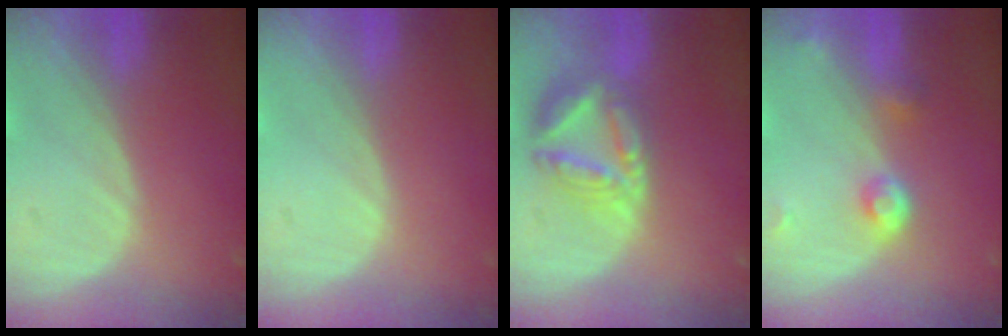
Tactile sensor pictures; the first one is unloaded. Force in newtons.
{"total": 0.0}
{"total": 8.2, "press": 7.1, "slide": 4.0}
{"total": 3.8, "press": 3.6, "slide": 1.3}